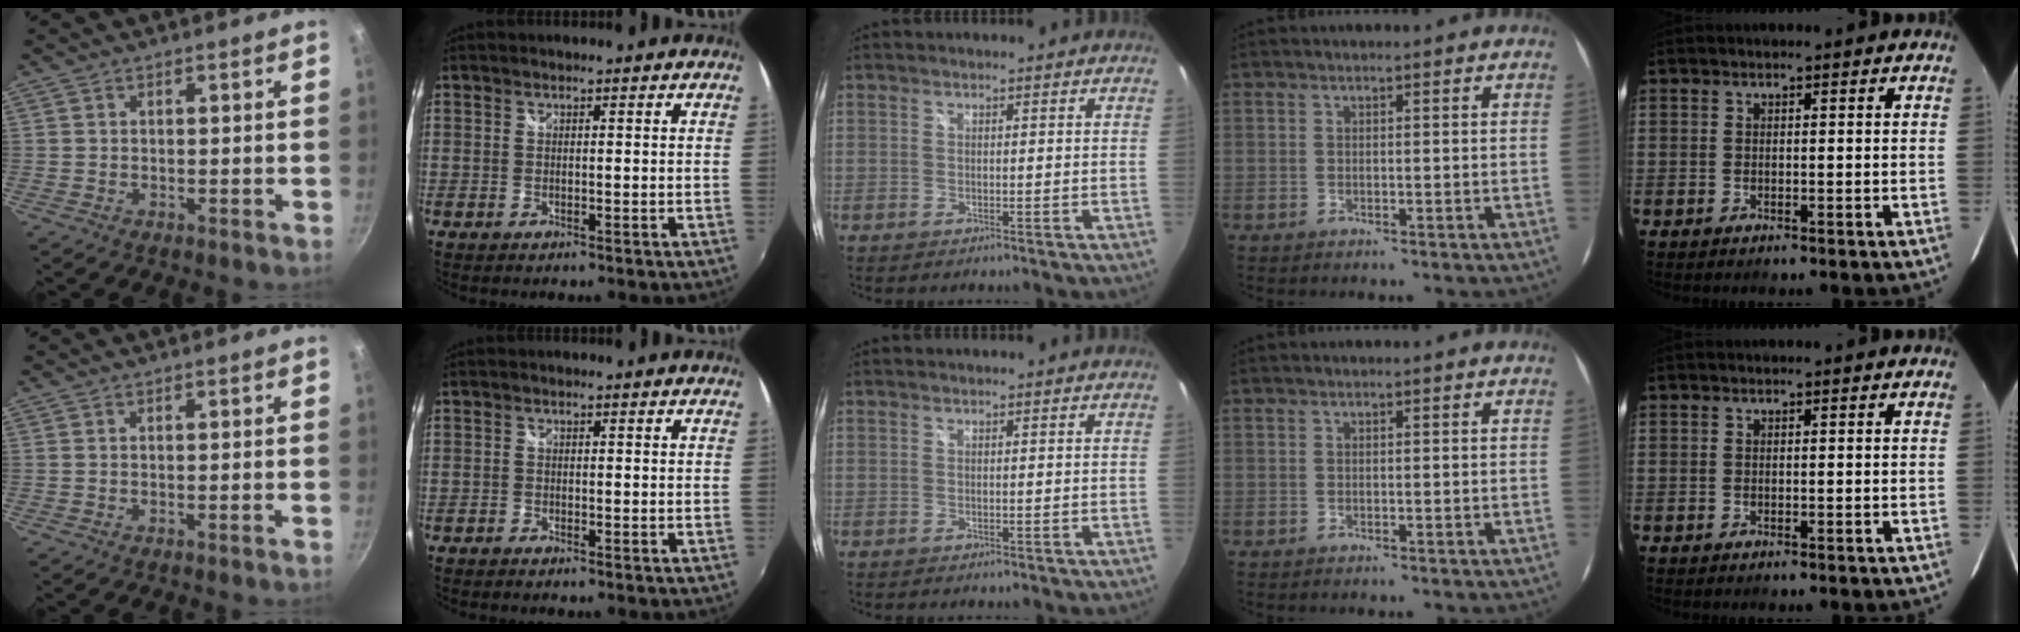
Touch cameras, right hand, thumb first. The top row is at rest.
{"thumb": {"total": 0.7, "force": [-0.3, -0.1, 0.6], "torque": [-0.018, 0.005, -0.006]}, "index": {"total": 0.9, "force": [-0.8, 0.4, 0.1], "torque": [-0.008, -0.002, -0.019]}}